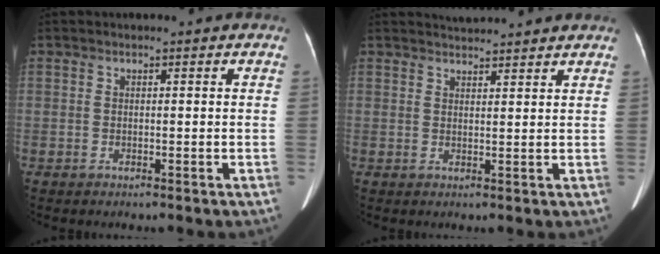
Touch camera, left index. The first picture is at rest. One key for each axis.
{"total": 5.0, "fx": 4.8, "fy": 0.1, "fz": 1.2, "tx": -0.019, "ty": 0.027, "tz": 0.061}